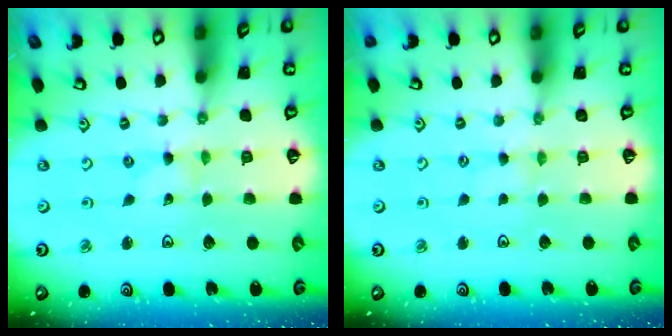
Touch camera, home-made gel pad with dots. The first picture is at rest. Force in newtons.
{"total": 0.7, "press": 0.7, "slide": 0.2}